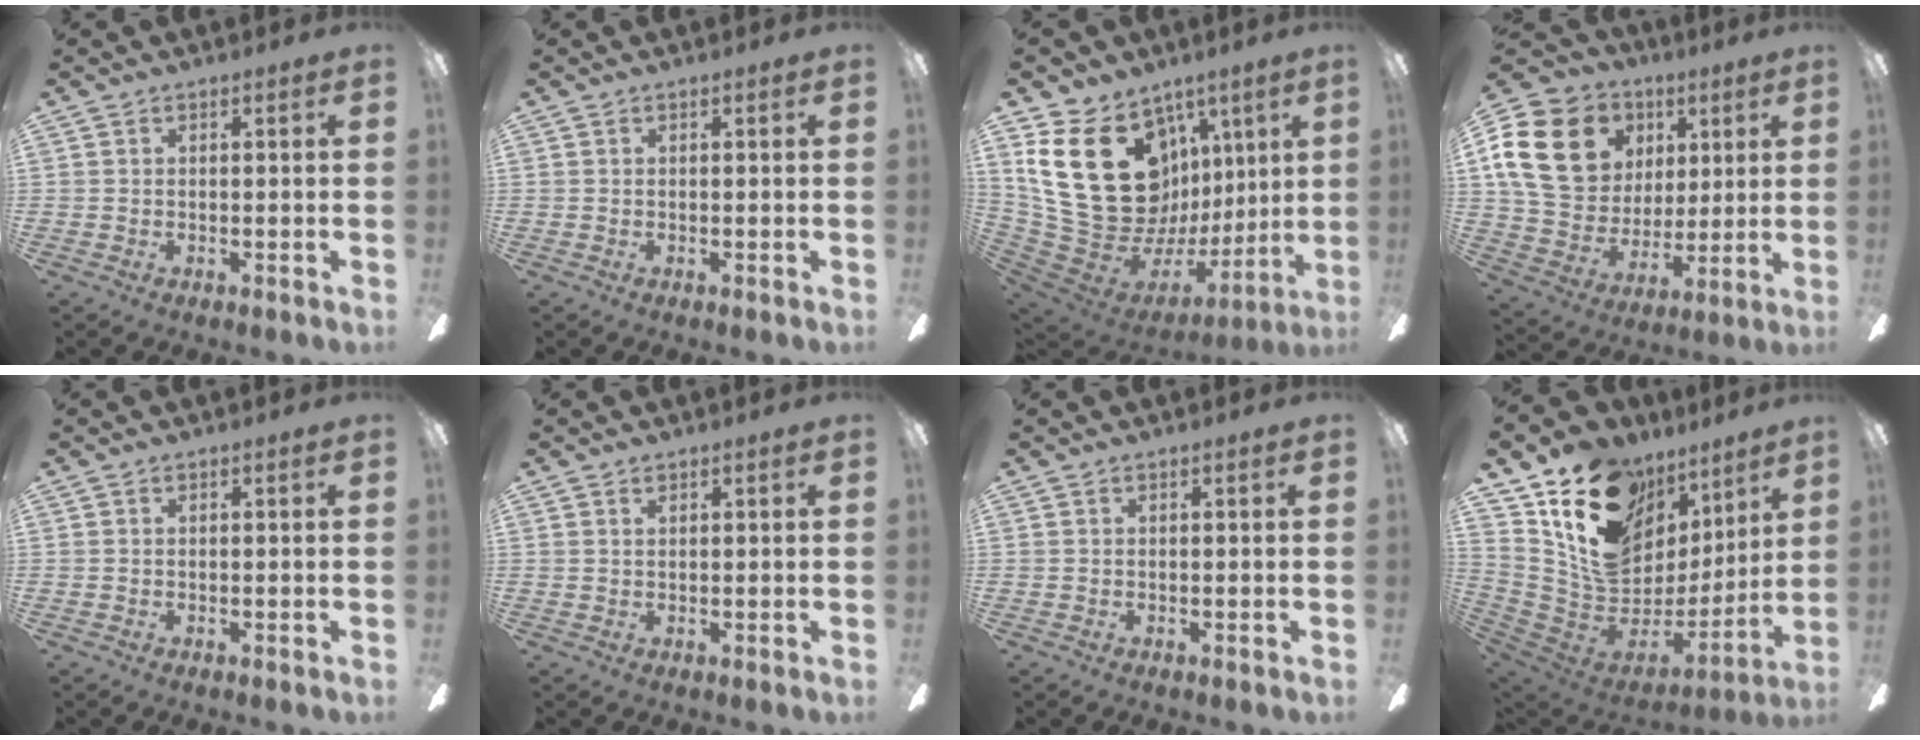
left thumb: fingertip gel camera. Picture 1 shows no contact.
{"total": 0.0}
{"total": 30.6, "force": [8.1, 22.5, 19.0], "torque": [-0.387, -0.040, 0.191]}
{"total": 20.7, "force": [7.5, 16.3, 10.4], "torque": [-0.204, -0.002, 0.148]}
{"total": 0.0}
{"total": 0.9, "force": [0.6, 0.5, 0.4], "torque": [-0.010, 0.002, 0.010]}
{"total": 0.0}
{"total": 18.3, "force": [10.5, 12.6, 8.0], "torque": [-0.138, -0.074, 0.202]}